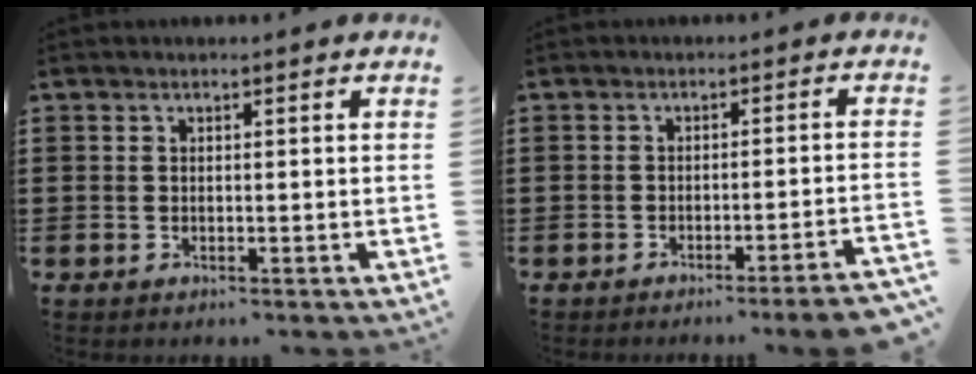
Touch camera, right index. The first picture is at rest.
{"total": 2.9, "force": [-2.4, -0.5, 1.5], "torque": [-0.023, -0.007, -0.047]}